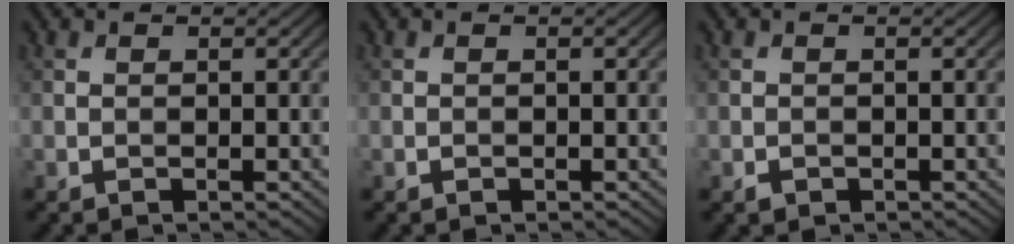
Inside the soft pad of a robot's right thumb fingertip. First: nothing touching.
{"total": 0.0}
{"total": 0.7, "force": [-0.4, 0.5, 0.2], "torque": [-0.002, -0.003, -0.009]}